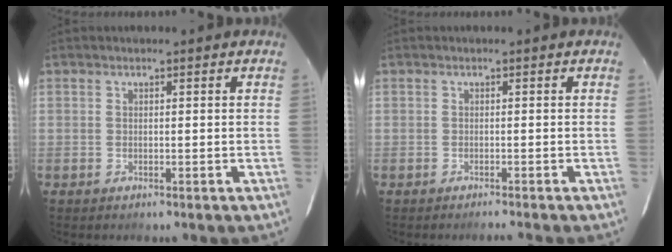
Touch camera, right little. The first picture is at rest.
{"total": 1.4, "force": [-1.3, -0.2, 0.4], "torque": [-0.009, -0.007, -0.021]}